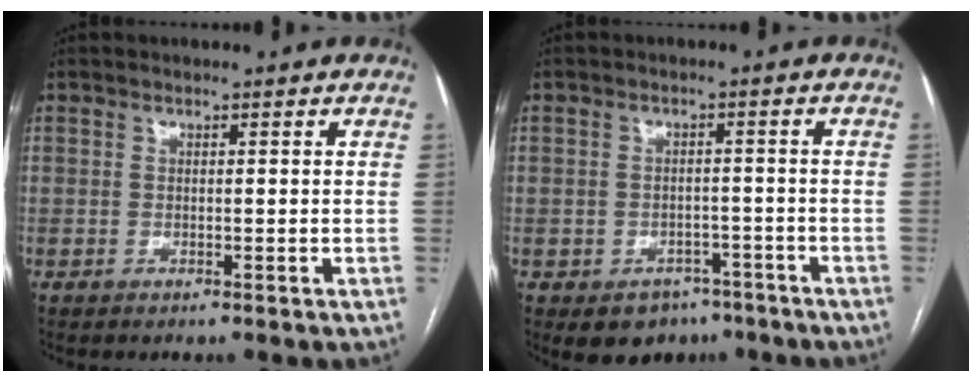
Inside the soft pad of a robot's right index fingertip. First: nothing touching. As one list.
[{"total": 6.6, "force": [-4.3, 4.8, 1.6], "torque": [-0.010, 0.014, -0.053]}]